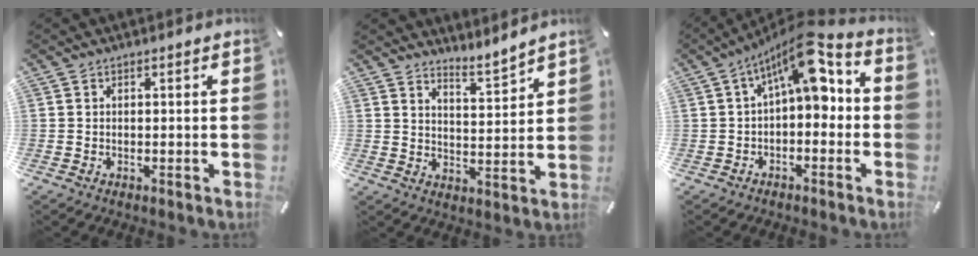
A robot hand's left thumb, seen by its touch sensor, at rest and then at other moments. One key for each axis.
{"total": 5.5, "fx": 5.4, "fy": 1.1, "fz": 0.8, "tx": -0.016, "ty": -0.052, "tz": 0.094}
{"total": 11.1, "fx": 4.2, "fy": 4.9, "fz": 9.0, "tx": -0.145, "ty": -0.027, "tz": 0.071}